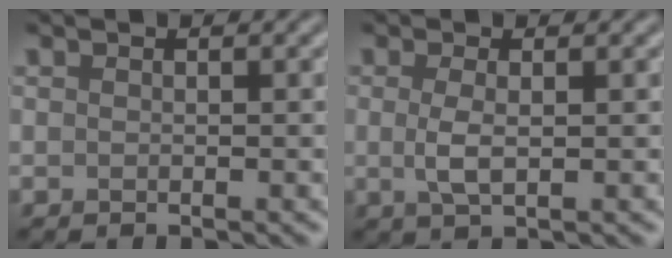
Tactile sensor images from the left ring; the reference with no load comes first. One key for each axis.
{"total": 2.0, "fx": 0.1, "fy": 0.6, "fz": 1.9, "tx": -0.043, "ty": -0.001, "tz": 0.001}